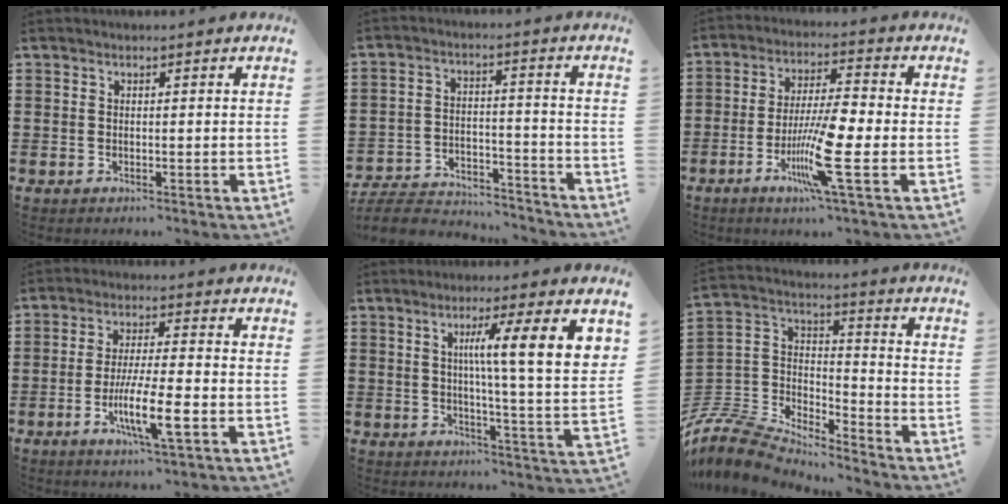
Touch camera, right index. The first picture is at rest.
{"total": 6.2, "force": [-5.9, 1.2, 1.4], "torque": [-0.032, 0.011, -0.117]}
{"total": 10.1, "force": [-3.4, 1.3, 9.4], "torque": [-0.188, -0.011, -0.066]}
{"total": 9.0, "force": [-3.2, 1.5, 8.3], "torque": [-0.160, -0.012, -0.059]}
{"total": 9.9, "force": [3.5, 0.4, 9.2], "torque": [-0.158, -0.012, 0.049]}
{"total": 8.3, "force": [-7.7, 2.4, 1.9], "torque": [-0.076, -0.007, -0.164]}